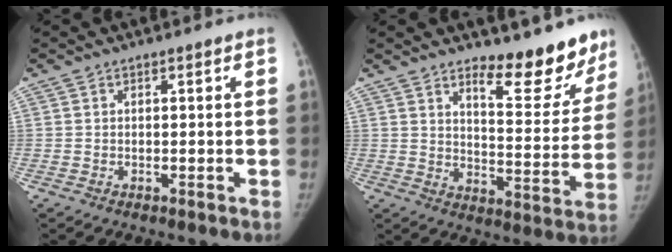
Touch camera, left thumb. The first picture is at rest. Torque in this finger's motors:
{"motor_torque": [0.96, 1.10, 0.18, 0.01, 0.00]}